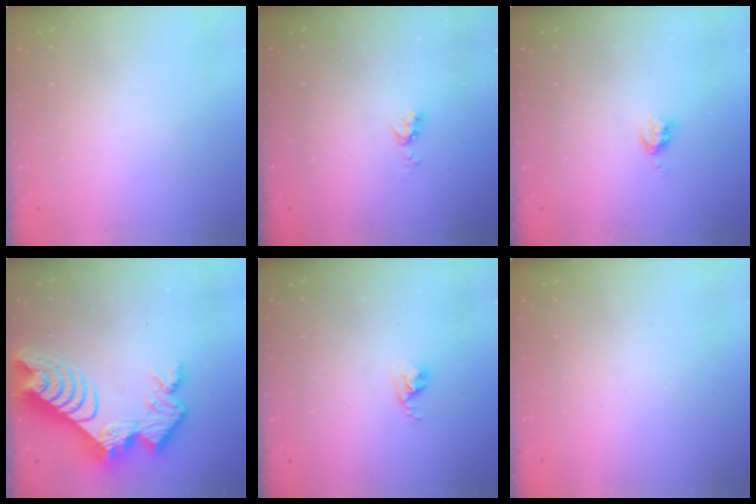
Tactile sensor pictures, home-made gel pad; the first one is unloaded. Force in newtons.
{"total": 4.3, "press": 4.3, "slide": 0.7}
{"total": 3.3, "press": 3.3, "slide": 0.5}
{"total": 16.3, "press": 16.2, "slide": 1.4}
{"total": 2.6, "press": 2.6, "slide": 0.4}
{"total": 0.0}